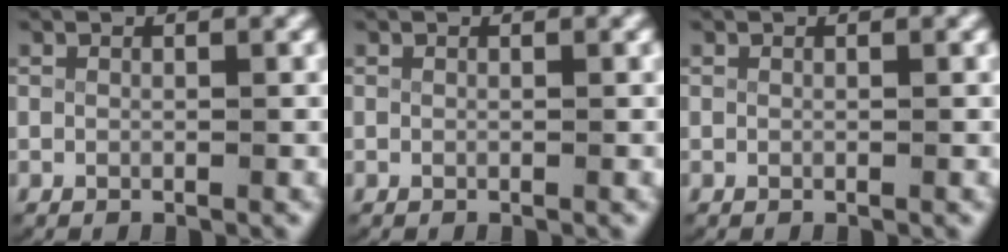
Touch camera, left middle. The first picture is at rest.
{"total": 0.0}
{"total": 0.0}